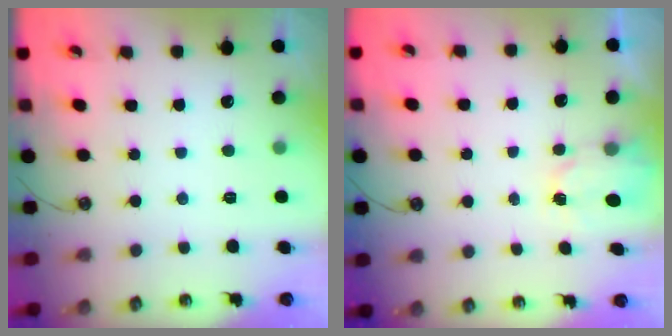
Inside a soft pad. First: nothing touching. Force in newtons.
{"total": 2.3, "press": 2.3, "slide": 0.4}